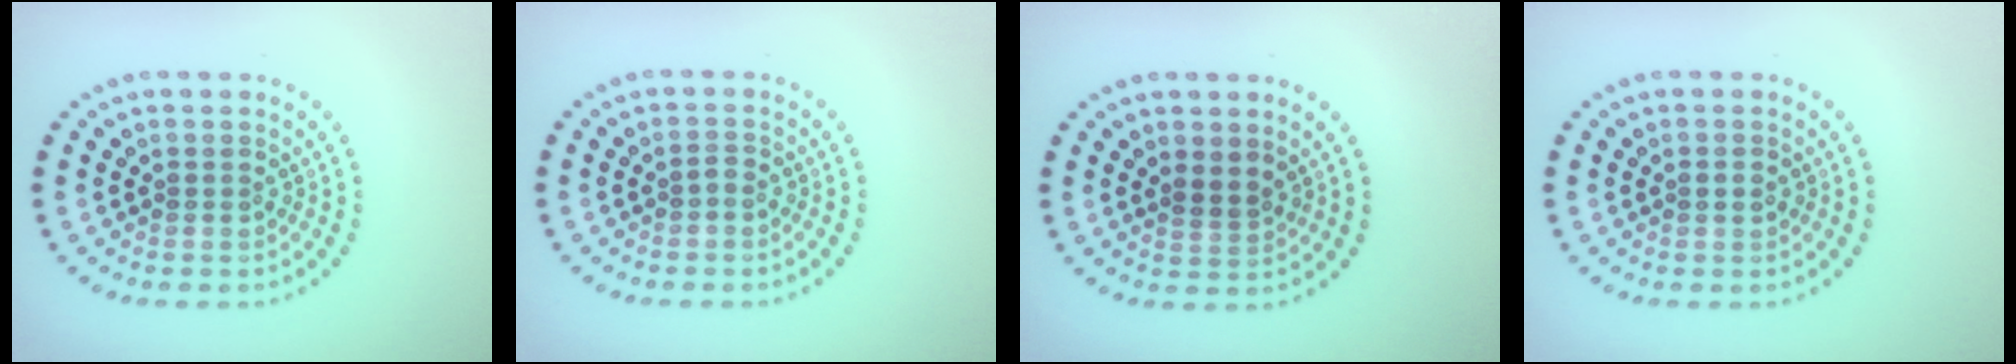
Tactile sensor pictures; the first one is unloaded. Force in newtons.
{"total": 0.6, "press": 0.5, "slide": 0.3}
{"total": 1.3, "press": 1.0, "slide": 0.8}
{"total": 1.0, "press": 1.0, "slide": 0.1}